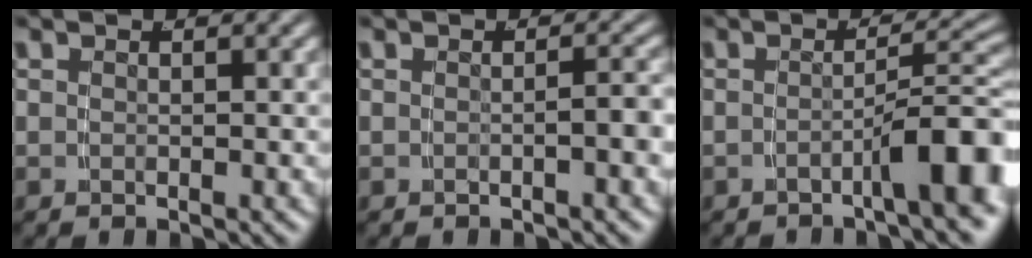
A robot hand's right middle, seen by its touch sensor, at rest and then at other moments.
{"total": 1.6, "force": [-0.8, -0.2, 1.3], "torque": [-0.016, 0.006, -0.012]}
{"total": 5.3, "force": [-2.4, 0.7, 4.6], "torque": [-0.050, 0.009, -0.041]}